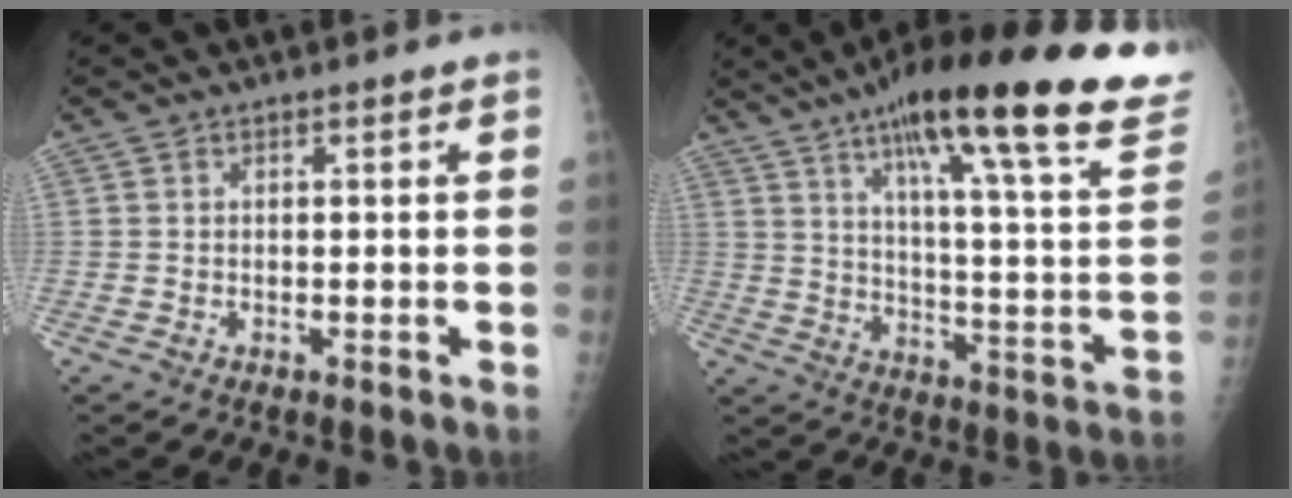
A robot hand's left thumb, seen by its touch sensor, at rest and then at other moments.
{"total": 31.6, "force": [21.0, 5.9, 22.8], "torque": [-0.297, -0.065, 0.293]}